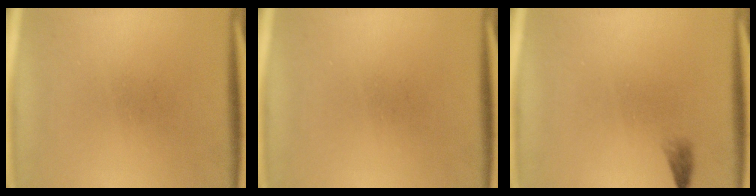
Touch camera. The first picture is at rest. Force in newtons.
{"total": 0.0}
{"total": 1.1}